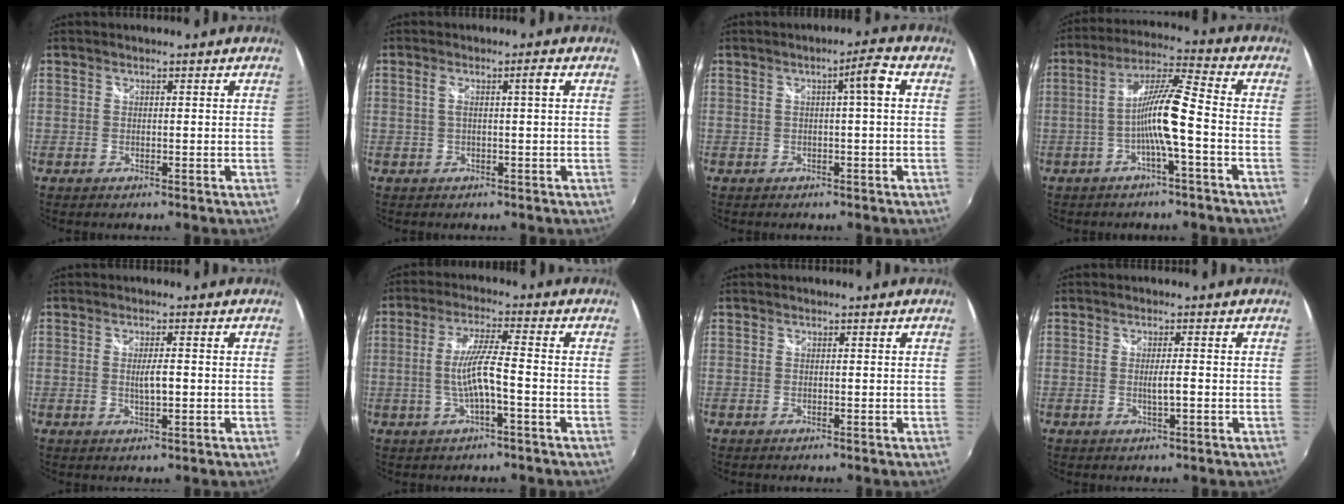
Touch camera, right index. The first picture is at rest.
{"total": 2.3, "force": [0.1, -0.3, 2.3], "torque": [-0.039, 0.005, 0.004]}
{"total": 3.6, "force": [0.2, -0.1, 3.6], "torque": [-0.059, 0.009, 0.005]}
{"total": 9.0, "force": [-3.1, 0.1, 8.5], "torque": [-0.173, 0.015, -0.057]}
{"total": 2.9, "force": [-0.3, 0.6, 2.8], "torque": [-0.049, -0.002, -0.005]}
{"total": 6.7, "force": [-2.0, 0.1, 6.4], "torque": [-0.127, 0.002, -0.033]}
{"total": 0.0}
{"total": 2.2, "force": [-0.6, -0.1, 2.1], "torque": [-0.037, -0.002, -0.012]}